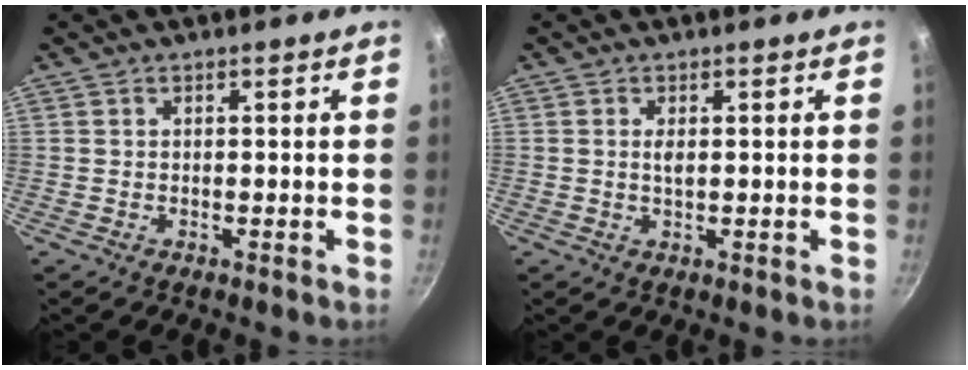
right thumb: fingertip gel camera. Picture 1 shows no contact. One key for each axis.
{"total": 1.5, "fx": 0.3, "fy": 0.7, "fz": 1.3, "tx": -0.025, "ty": 0.000, "tz": 0.006}